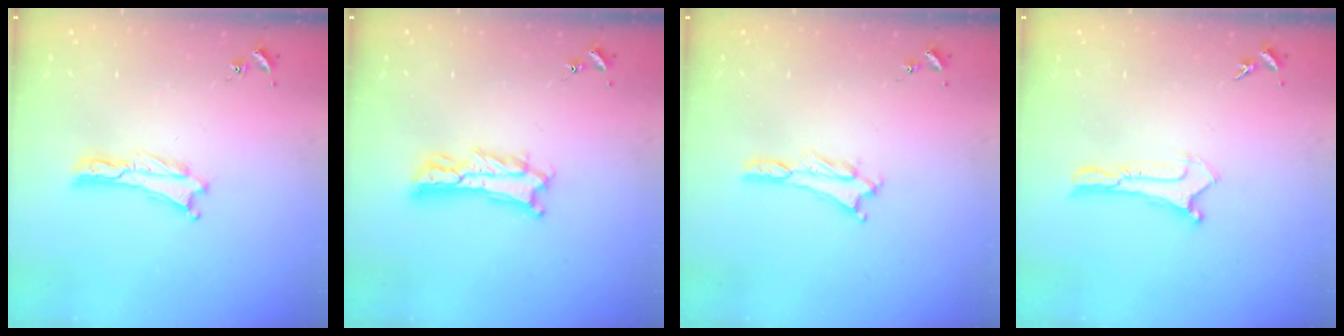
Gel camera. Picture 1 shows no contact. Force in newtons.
{"total": 4.3, "press": 4.3, "slide": 0.5}
{"total": 1.8, "press": 1.8, "slide": 0.1}
{"total": 0.0}